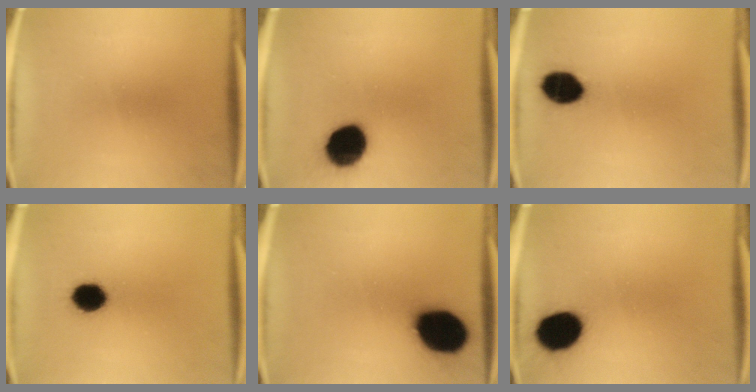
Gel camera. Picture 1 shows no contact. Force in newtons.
{"total": 14.1}
{"total": 8.8}
{"total": 8.2}
{"total": 19.1}
{"total": 12.6}